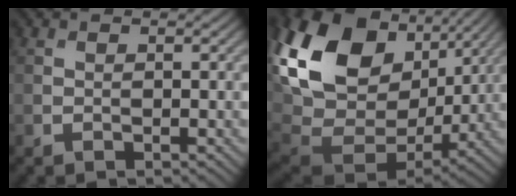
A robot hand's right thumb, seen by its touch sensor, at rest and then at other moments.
{"total": 20.1, "force": [6.3, 13.8, 13.2], "torque": [-0.327, -0.002, 0.135]}